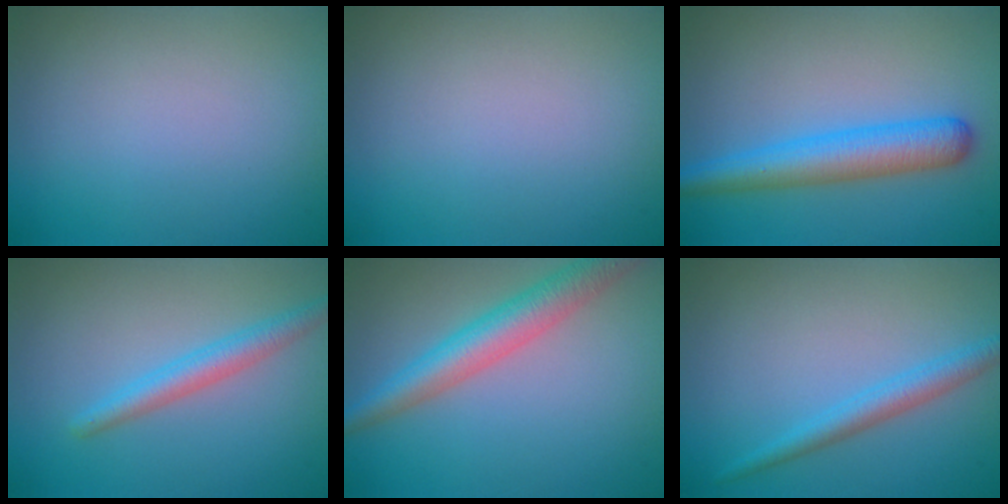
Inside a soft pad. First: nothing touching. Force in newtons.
{"total": 0.0}
{"total": 5.1, "press": 5.1, "slide": 0.1}
{"total": 2.7, "press": 2.7, "slide": 0.1}
{"total": 4.9, "press": 4.9, "slide": 0.2}
{"total": 2.5, "press": 2.5, "slide": 0.1}